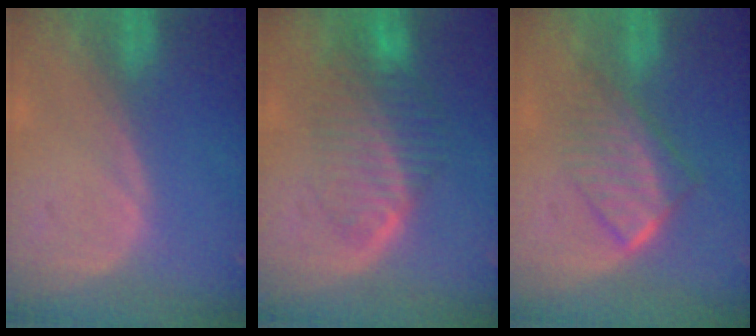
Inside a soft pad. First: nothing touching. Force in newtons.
{"total": 8.1, "press": 7.2, "slide": 3.8}
{"total": 6.7, "press": 5.8, "slide": 3.3}